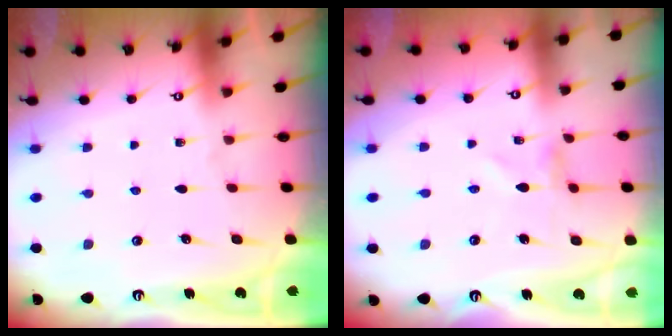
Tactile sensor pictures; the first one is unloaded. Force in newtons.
{"total": 0.0}